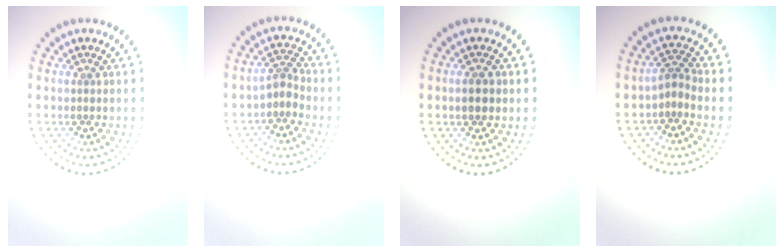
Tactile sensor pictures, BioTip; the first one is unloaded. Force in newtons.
{"total": 2.0, "press": 1.6, "slide": 1.3}
{"total": 2.4, "press": 2.4, "slide": 0.1}
{"total": 1.8, "press": 1.1, "slide": 1.4}